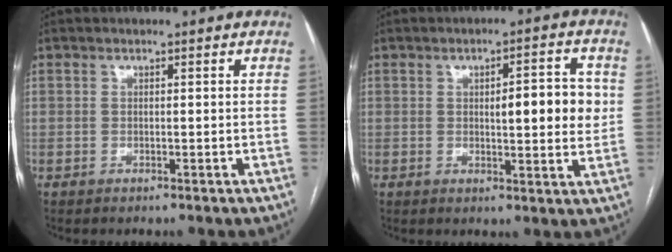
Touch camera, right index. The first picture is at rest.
{"total": 7.6, "force": [0.9, 1.9, 7.3], "torque": [-0.095, 0.007, 0.013]}